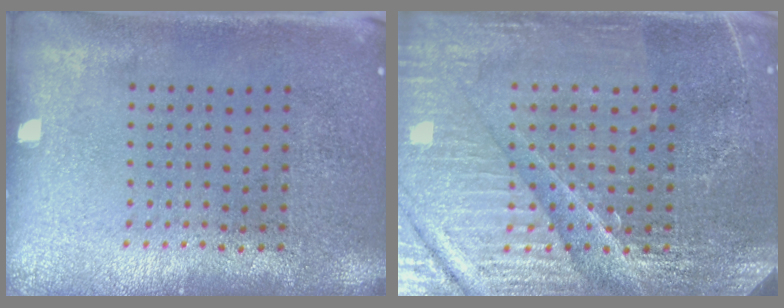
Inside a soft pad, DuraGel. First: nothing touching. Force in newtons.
{"total": 5.1, "press": 4.8, "slide": 1.8}